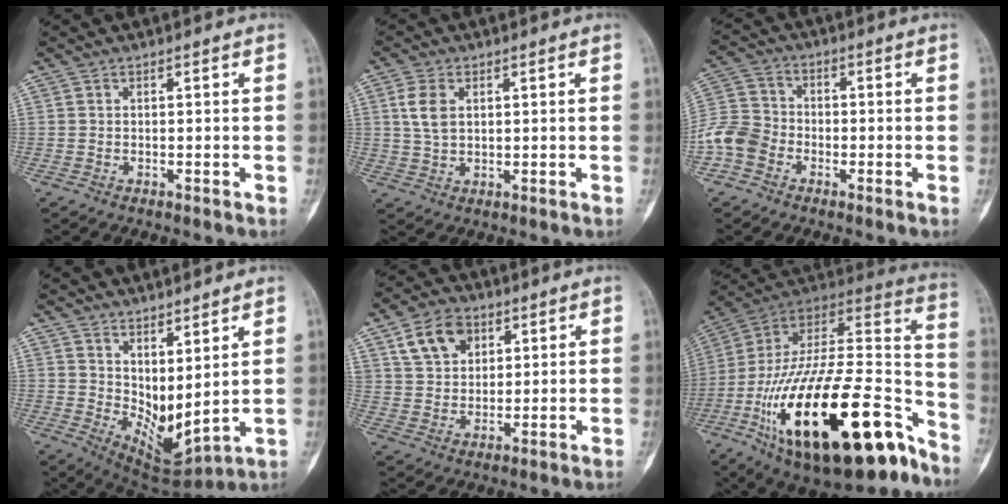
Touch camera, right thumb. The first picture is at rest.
{"total": 5.0, "force": [1.4, 3.3, 3.6], "torque": [-0.067, 0.002, 0.028]}
{"total": 8.0, "force": [-3.4, 6.4, 3.5], "torque": [-0.061, 0.025, -0.078]}
{"total": 10.7, "force": [5.1, 4.3, 8.3], "torque": [-0.130, -0.041, 0.112]}
{"total": 9.6, "force": [4.6, 6.8, 5.0], "torque": [-0.065, -0.011, 0.086]}
{"total": 37.9, "force": [-17.8, 15.2, 29.8], "torque": [-0.481, 0.056, -0.285]}